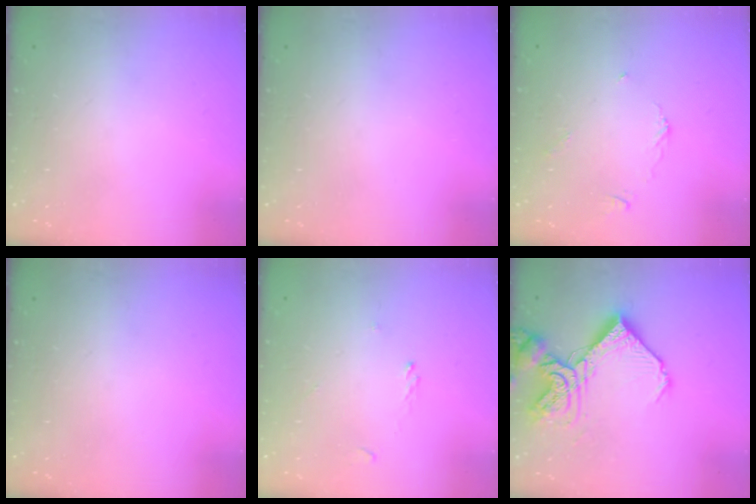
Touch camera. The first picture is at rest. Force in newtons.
{"total": 0.0}
{"total": 3.8, "press": 3.8, "slide": 0.2}
{"total": 0.0}
{"total": 0.6, "press": 0.3, "slide": 0.5}
{"total": 15.4, "press": 15.3, "slide": 2.1}